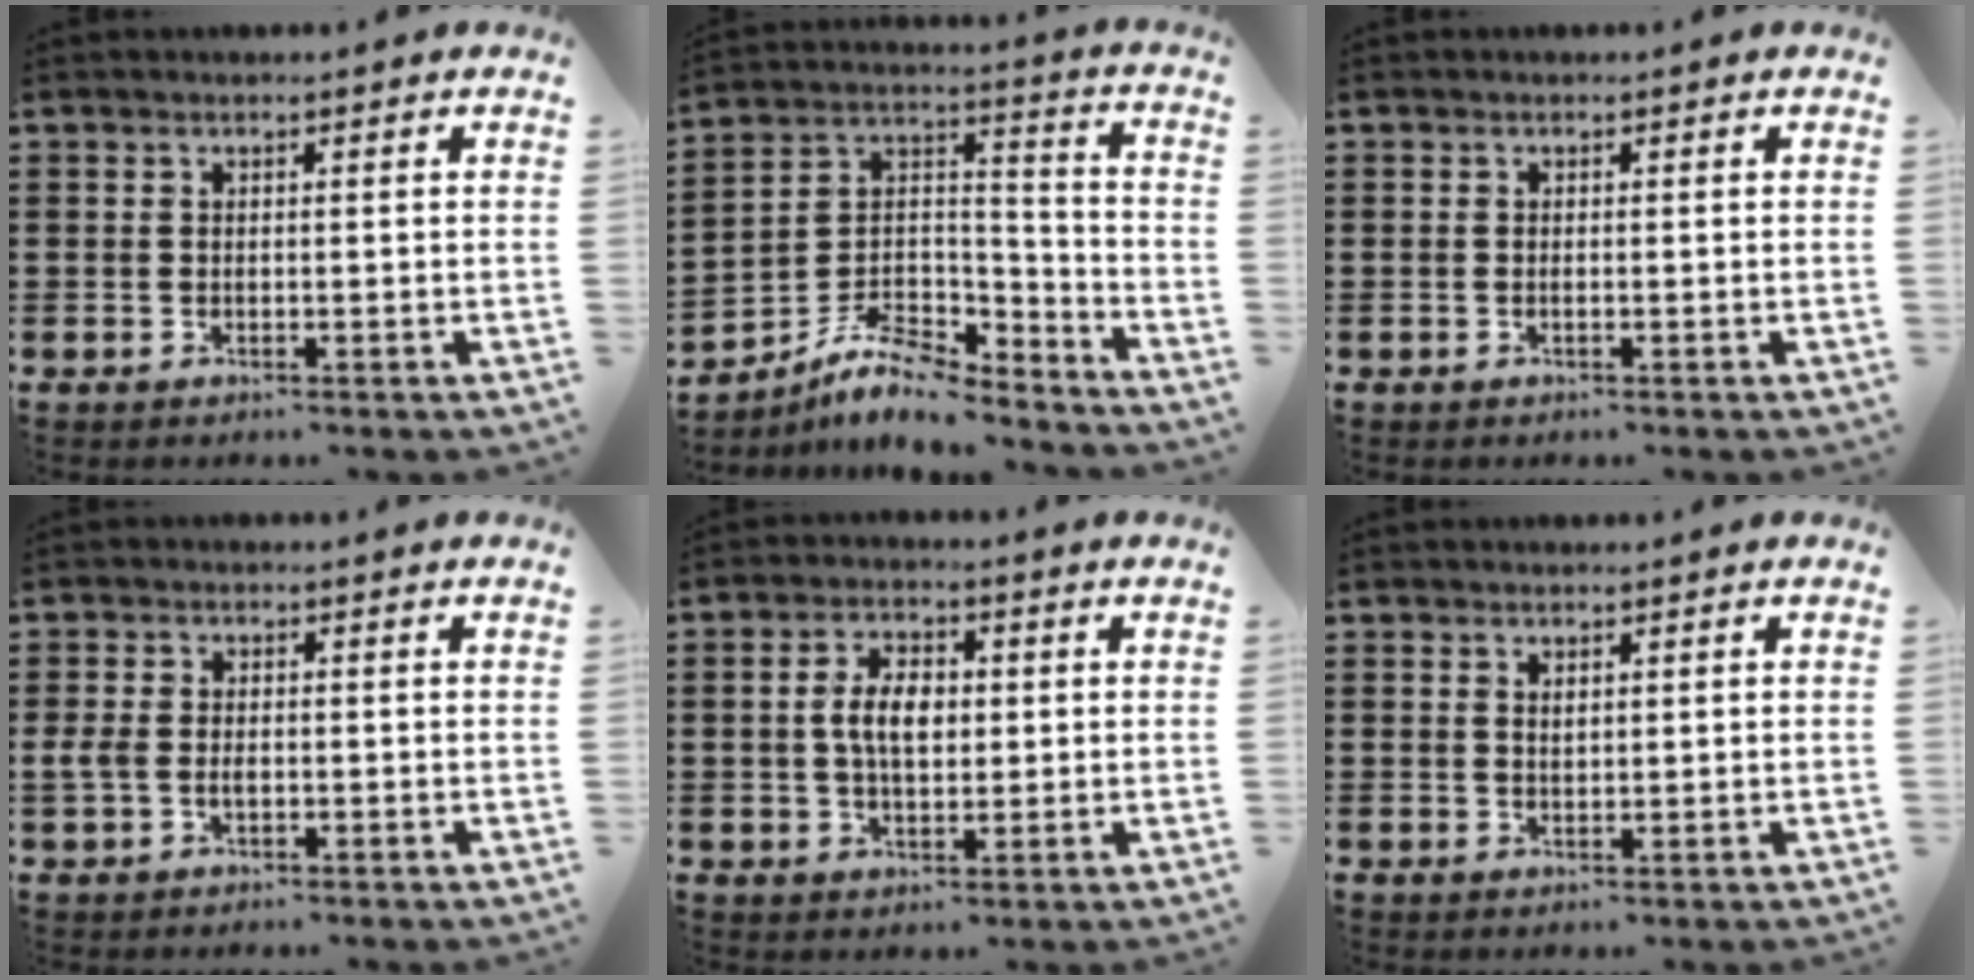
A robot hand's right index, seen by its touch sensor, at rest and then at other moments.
{"total": 8.9, "force": [-7.5, 3.1, 3.8], "torque": [-0.089, 0.014, -0.150]}
{"total": 0.0}
{"total": 2.5, "force": [-0.6, 1.5, 1.9], "torque": [-0.051, -0.005, -0.015]}
{"total": 5.6, "force": [0.3, 3.1, 4.7], "torque": [-0.094, 0.006, -0.001]}
{"total": 0.8, "force": [0.5, 0.5, 0.4], "torque": [-0.010, 0.002, 0.010]}